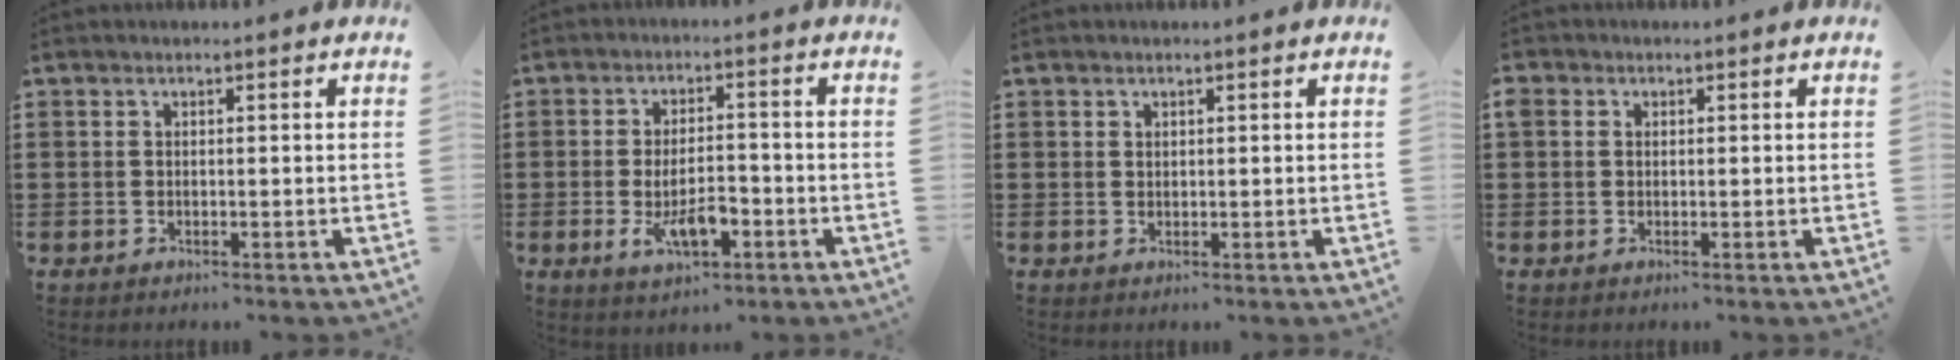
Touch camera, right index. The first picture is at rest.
{"total": 6.8, "force": [-2.4, 2.9, 5.6], "torque": [-0.105, 0.000, -0.046]}
{"total": 0.7, "force": [0.5, 0.5, 0.1], "torque": [-0.004, 0.001, 0.010]}
{"total": 1.0, "force": [0.1, 0.9, 0.2], "torque": [-0.007, 0.005, 0.001]}